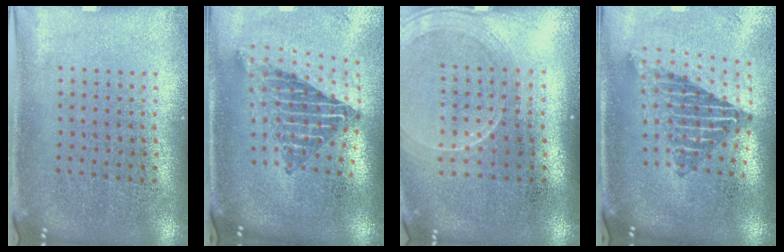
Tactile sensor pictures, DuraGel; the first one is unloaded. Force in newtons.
{"total": 2.3, "press": 1.6, "slide": 1.6}
{"total": 1.7, "press": 1.5, "slide": 0.8}
{"total": 2.1, "press": 1.5, "slide": 1.5}